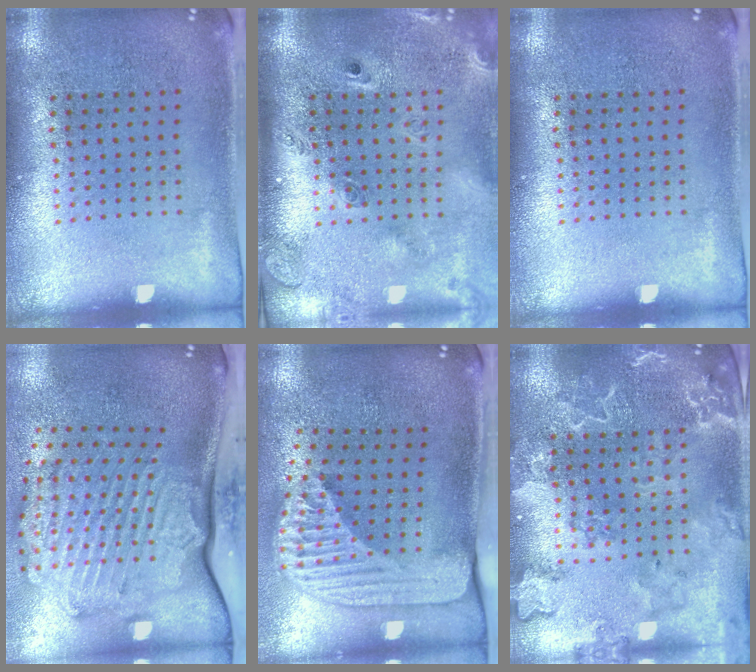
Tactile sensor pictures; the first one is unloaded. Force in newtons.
{"total": 2.6, "press": 1.9, "slide": 1.8}
{"total": 0.0}
{"total": 3.3, "press": 2.5, "slide": 2.2}
{"total": 2.4, "press": 1.8, "slide": 1.7}
{"total": 2.7, "press": 2.6, "slide": 0.8}